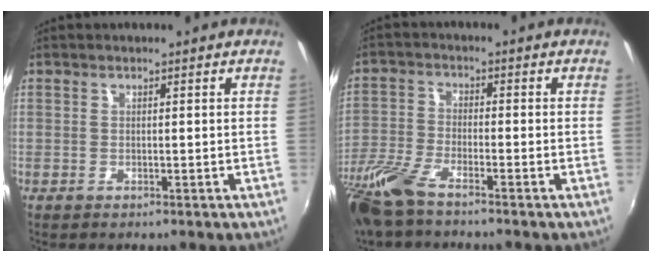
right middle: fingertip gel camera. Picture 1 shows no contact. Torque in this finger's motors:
{"motor_torque": [1.11, -1.03, 0.52, 0.17]}